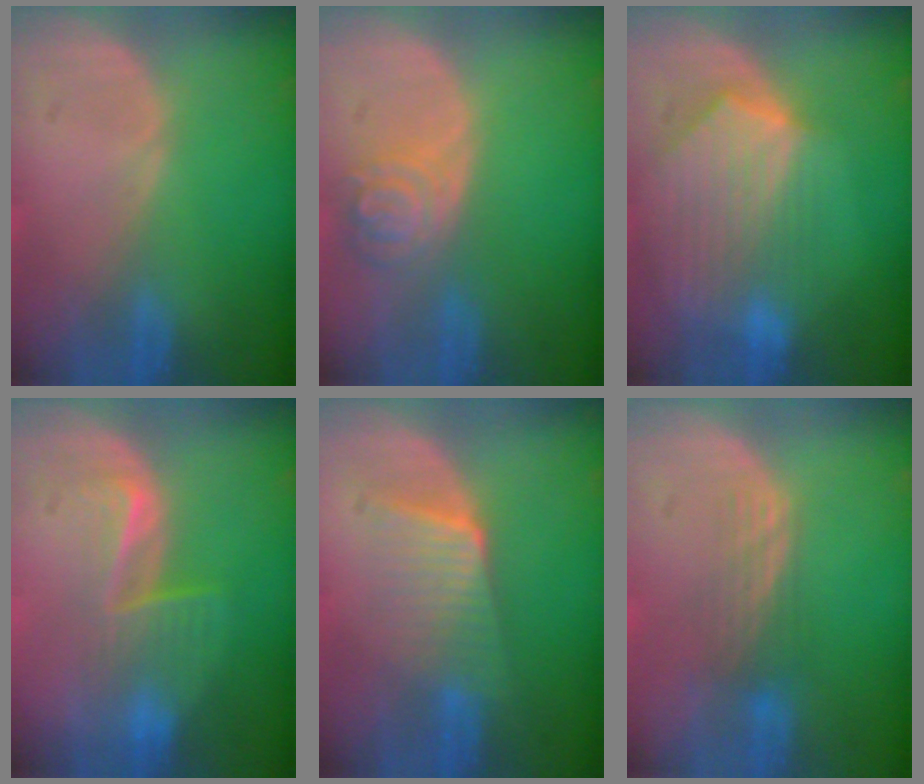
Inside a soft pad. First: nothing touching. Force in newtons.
{"total": 5.0, "press": 4.4, "slide": 2.3}
{"total": 9.4, "press": 8.3, "slide": 4.4}
{"total": 6.5, "press": 5.6, "slide": 3.4}
{"total": 6.6, "press": 5.8, "slide": 3.1}
{"total": 3.6, "press": 3.1, "slide": 1.9}